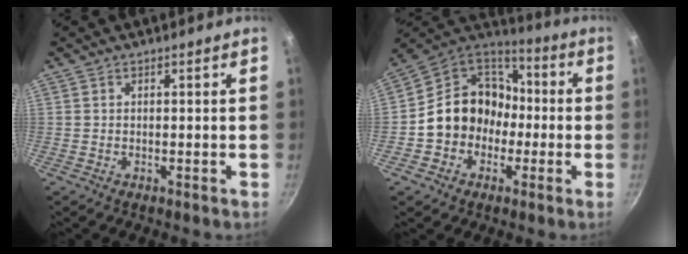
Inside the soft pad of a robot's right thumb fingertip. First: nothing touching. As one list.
[{"total": 15.6, "force": [-2.3, 13.5, 7.6], "torque": [-0.089, 0.057, -0.046]}]